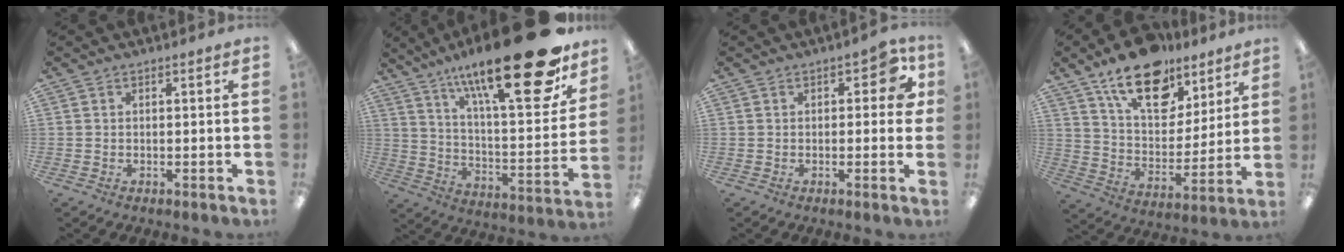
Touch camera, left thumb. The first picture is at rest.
{"total": 28.4, "force": [18.2, 7.9, 20.4], "torque": [-0.312, -0.120, 0.291]}
{"total": 6.7, "force": [1.7, 3.6, 5.3], "torque": [-0.062, 0.001, 0.025]}
{"total": 18.3, "force": [12.5, 9.7, 9.2], "torque": [-0.149, -0.069, 0.220]}